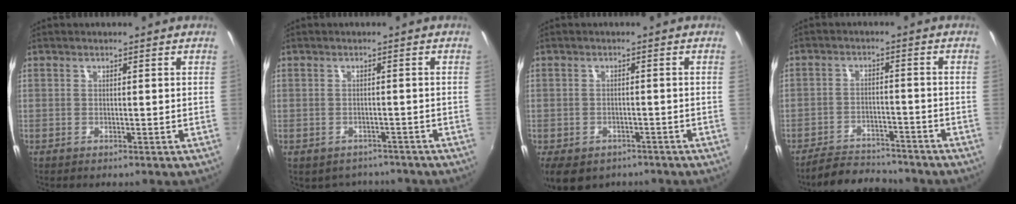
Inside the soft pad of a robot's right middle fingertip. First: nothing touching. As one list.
[{"total": 5.0, "force": [-4.1, 2.8, 1.0], "torque": [-0.024, -0.010, -0.052]}, {"total": 8.9, "force": [-5.5, 5.5, 4.3], "torque": [-0.100, -0.031, -0.075]}, {"total": 9.1, "force": [-8.4, 2.7, 2.3], "torque": [-0.071, 0.003, -0.126]}]